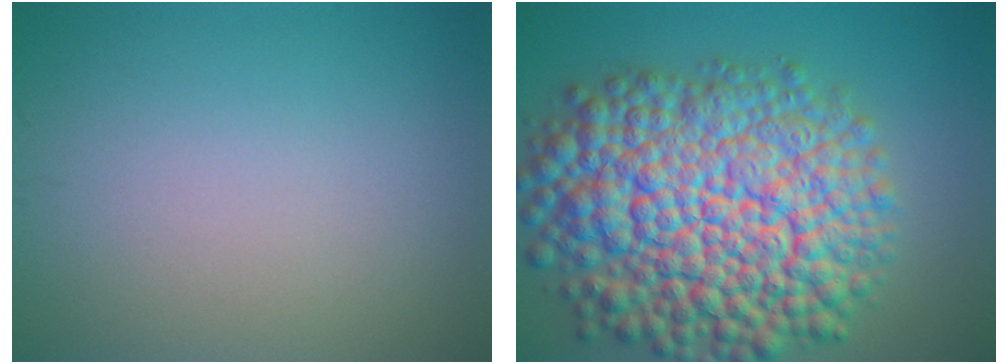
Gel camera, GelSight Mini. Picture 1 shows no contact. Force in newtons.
{"total": 15.7, "press": 15.7, "slide": 0.6}